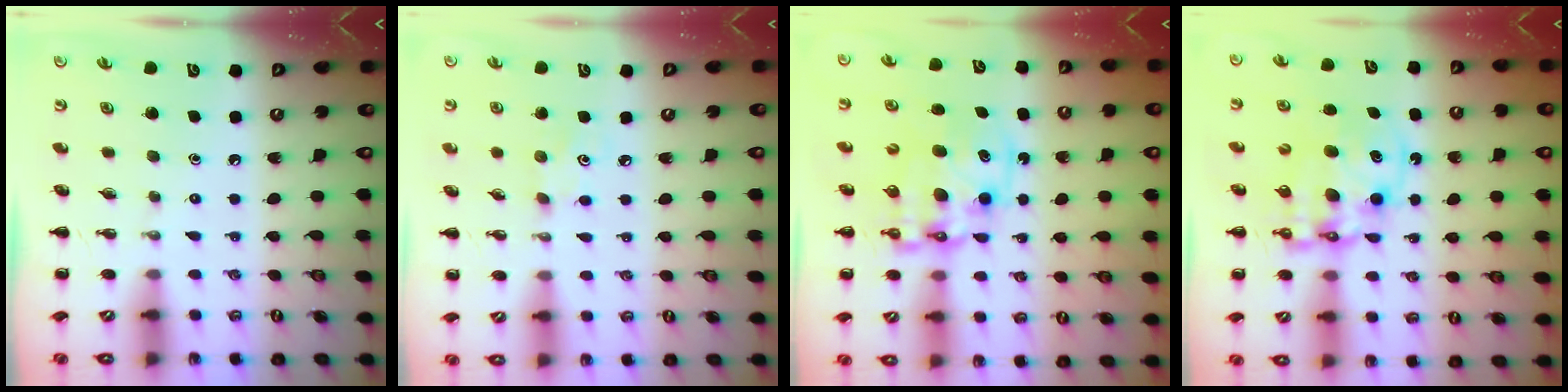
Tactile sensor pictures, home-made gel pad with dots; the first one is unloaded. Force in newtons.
{"total": 2.9, "press": 2.8, "slide": 0.8}
{"total": 11.7, "press": 11.3, "slide": 2.8}
{"total": 11.4, "press": 11.1, "slide": 2.8}